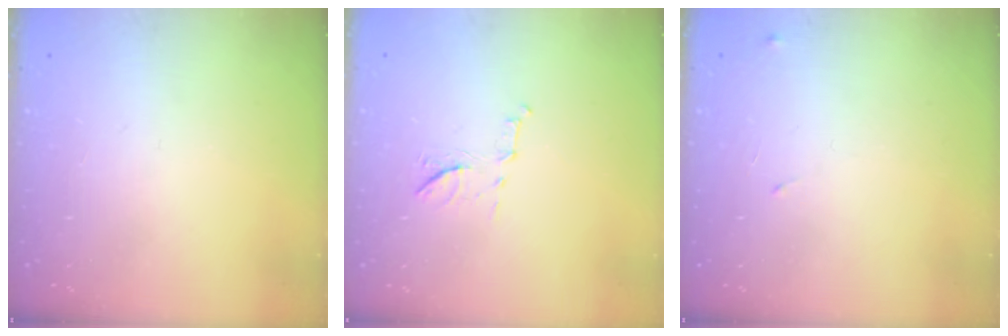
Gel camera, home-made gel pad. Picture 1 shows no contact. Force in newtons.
{"total": 7.2, "press": 7.0, "slide": 1.5}
{"total": 8.1, "press": 8.1, "slide": 0.6}